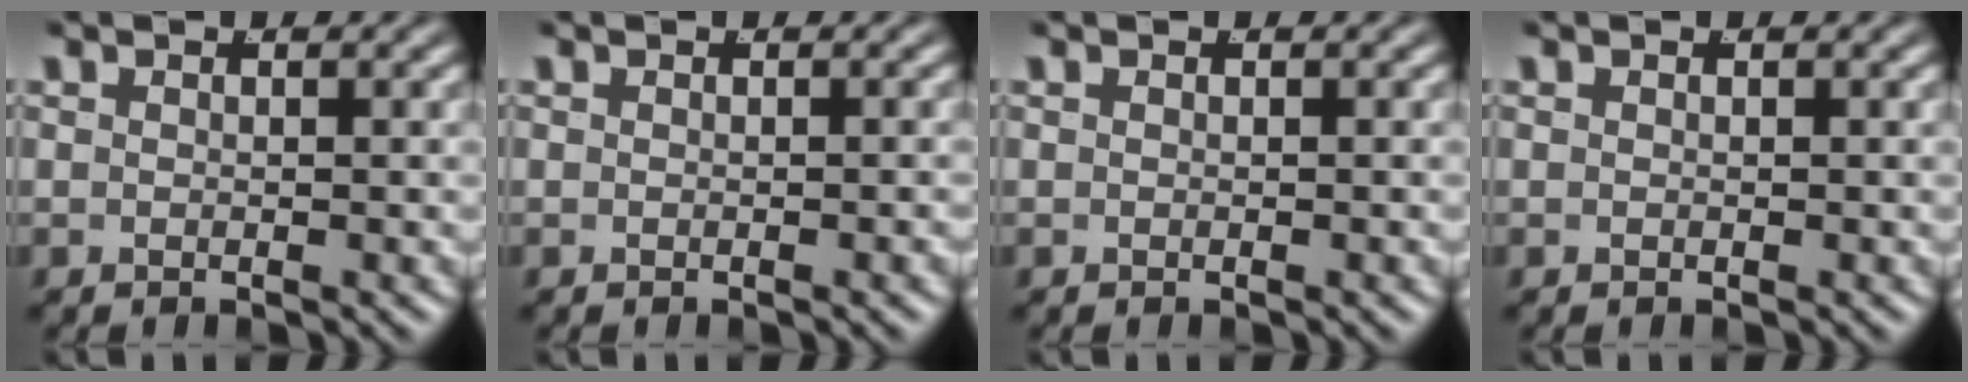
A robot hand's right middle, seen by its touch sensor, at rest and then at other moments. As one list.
[{"total": 0.0}, {"total": 0.0}, {"total": 0.0}]